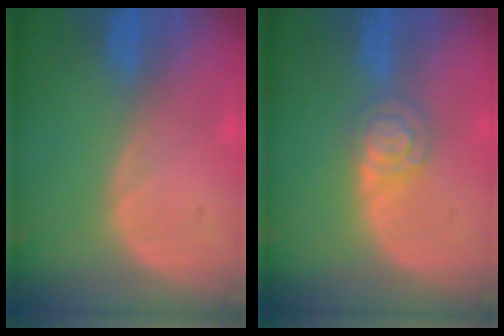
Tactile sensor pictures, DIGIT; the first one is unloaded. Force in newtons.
{"total": 4.7, "press": 4.2, "slide": 2.1}